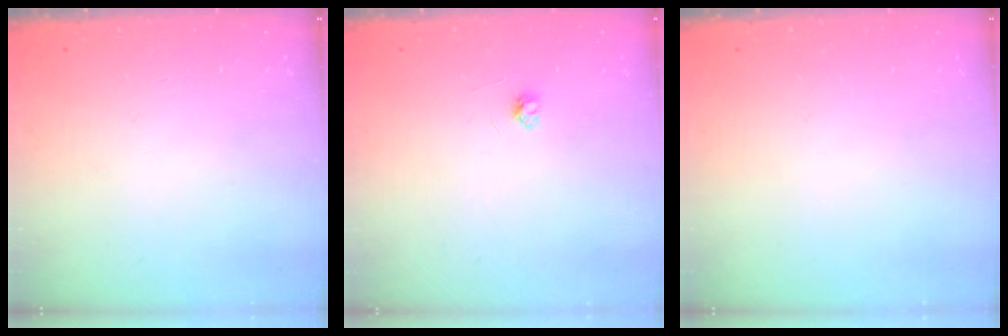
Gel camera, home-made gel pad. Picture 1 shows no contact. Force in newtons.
{"total": 2.6, "press": 2.6, "slide": 0.3}
{"total": 0.0}